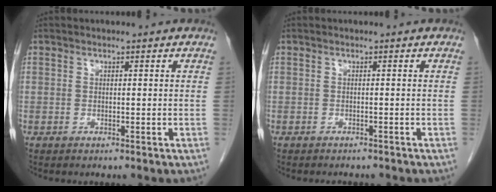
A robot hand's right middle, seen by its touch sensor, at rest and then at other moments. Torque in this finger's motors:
{"motor_torque": [0.03, -0.02, -0.01, 0.00]}